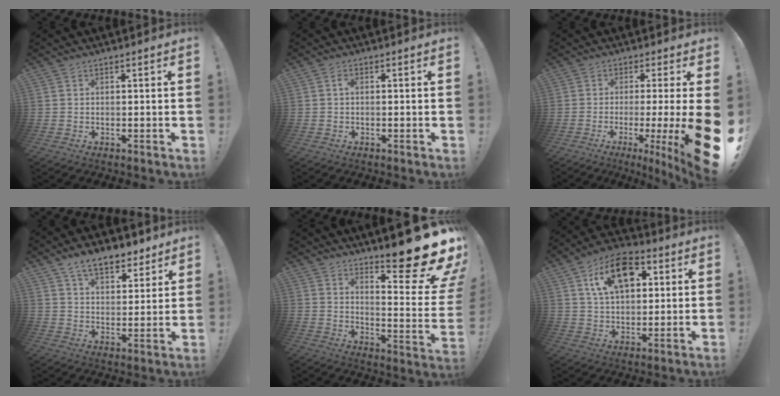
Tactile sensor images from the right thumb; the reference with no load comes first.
{"total": 1.0, "force": [0.0, 0.6, 0.9], "torque": [-0.022, 0.006, 0.000]}
{"total": 12.9, "force": [-2.9, -0.3, 12.5], "torque": [-0.174, -0.008, -0.036]}
{"total": 10.7, "force": [7.6, 5.2, 5.5], "torque": [-0.087, -0.037, 0.141]}
{"total": 18.1, "force": [13.5, 2.5, 11.8], "torque": [-0.136, -0.130, 0.206]}
{"total": 15.4, "force": [6.6, 9.9, 9.8], "torque": [-0.138, -0.018, 0.118]}